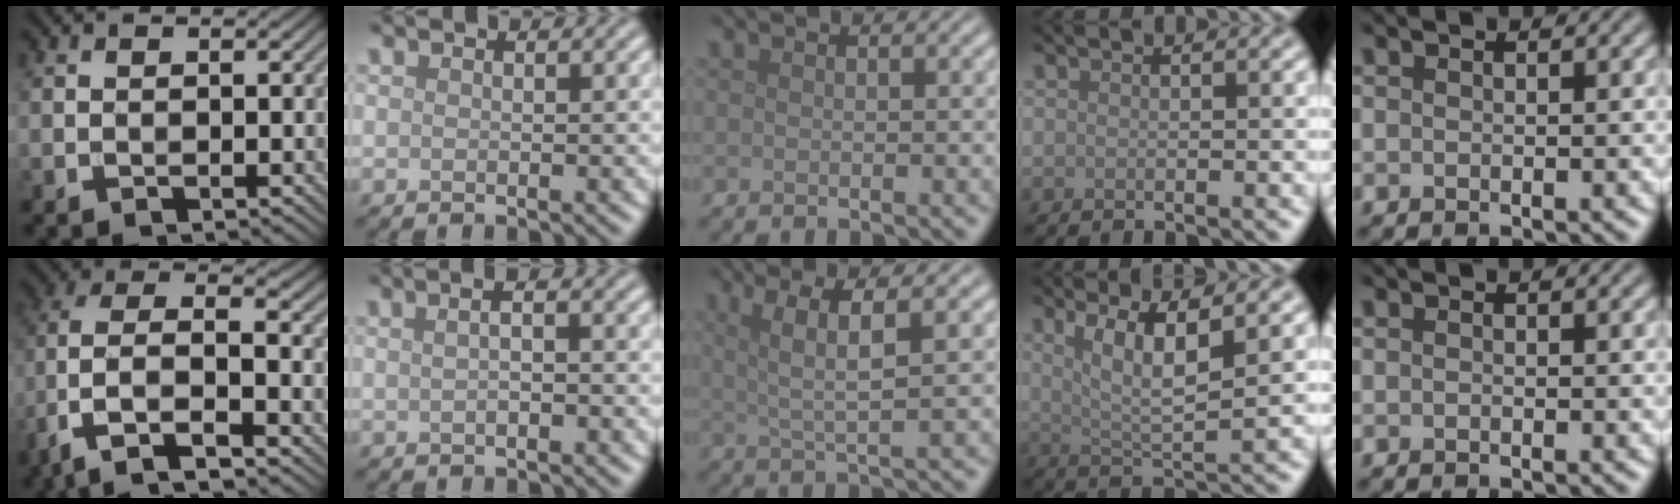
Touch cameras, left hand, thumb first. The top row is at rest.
{"thumb": {"total": 9.9, "force": [-4.5, 4.0, 7.9], "torque": [-0.166, 0.000, -0.097]}, "index": {"total": 3.9, "force": [1.1, 2.0, 3.2], "torque": [-0.027, 0.028, -0.013]}, "middle": {"total": 4.2, "force": [1.5, 0.6, 3.8], "torque": [-0.073, 0.000, 0.029]}, "ring": {"total": 4.7, "force": [1.8, 1.0, 4.3], "torque": [-0.078, -0.007, 0.036]}}